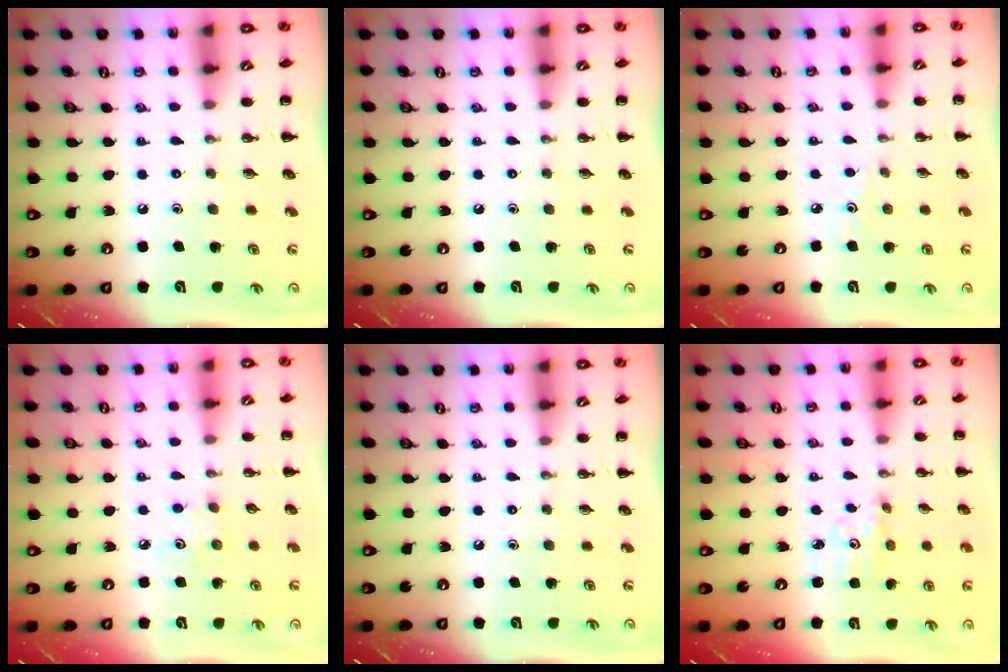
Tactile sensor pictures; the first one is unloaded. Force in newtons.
{"total": 0.0}
{"total": 2.2, "press": 2.0, "slide": 0.9}
{"total": 2.7, "press": 2.6, "slide": 0.8}
{"total": 0.0}
{"total": 2.9, "press": 2.8, "slide": 0.7}